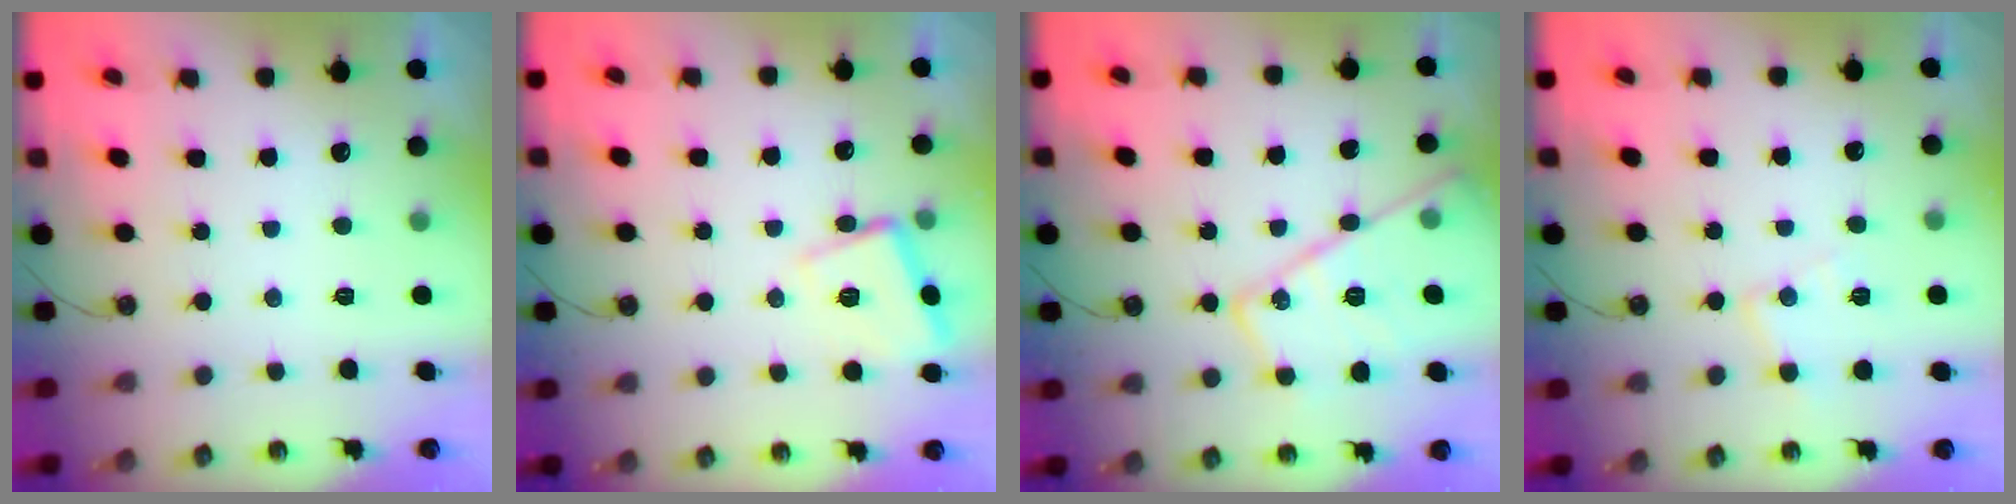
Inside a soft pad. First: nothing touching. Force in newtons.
{"total": 12.2, "press": 12.1, "slide": 1.0}
{"total": 19.1, "press": 19.0, "slide": 1.4}
{"total": 8.2, "press": 8.2, "slide": 0.6}